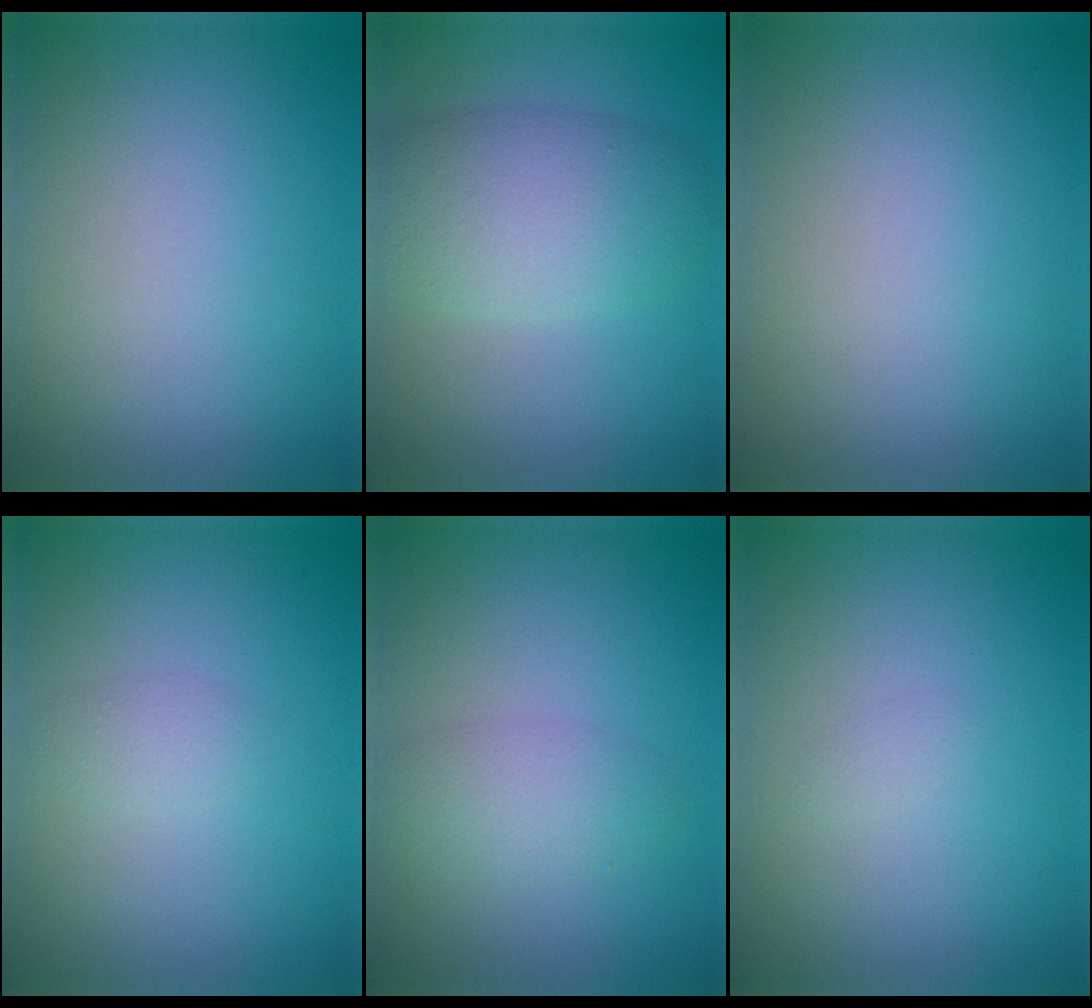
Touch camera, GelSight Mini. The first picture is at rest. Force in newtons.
{"total": 5.8, "press": 5.8, "slide": 0.1}
{"total": 0.0}
{"total": 1.2, "press": 1.2, "slide": 0.0}
{"total": 2.7, "press": 2.7, "slide": 0.1}
{"total": 0.5, "press": 0.5, "slide": 0.1}